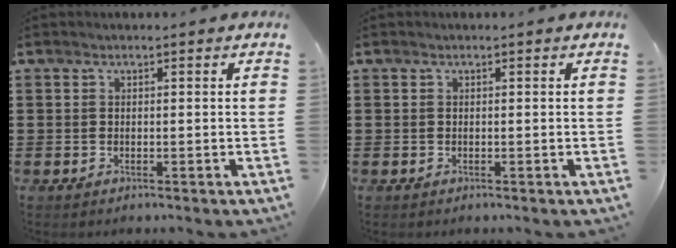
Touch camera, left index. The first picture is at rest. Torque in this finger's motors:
{"motor_torque": [0.08, 0.05, 0.00, 0.01]}